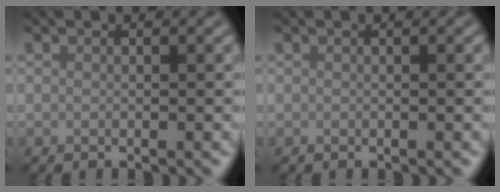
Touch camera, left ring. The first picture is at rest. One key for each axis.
{"total": 0.0}